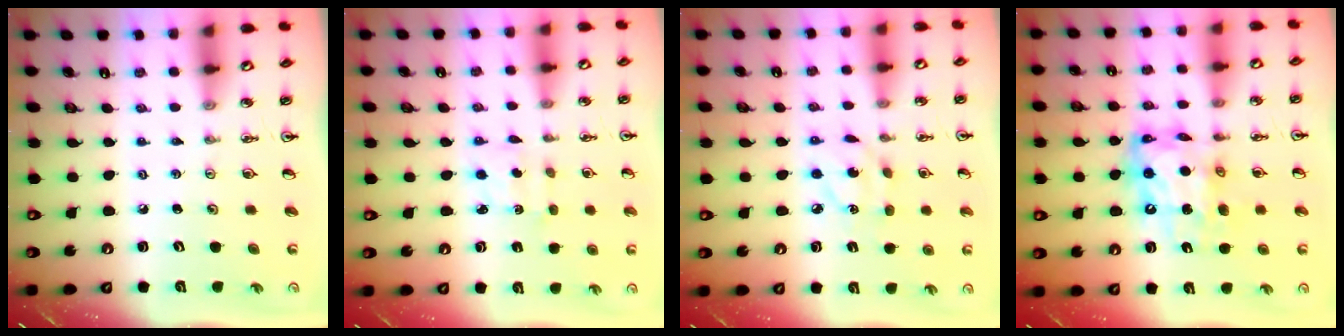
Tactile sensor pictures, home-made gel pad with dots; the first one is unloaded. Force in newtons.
{"total": 1.9, "press": 1.8, "slide": 0.6}
{"total": 5.3, "press": 5.3, "slide": 0.3}
{"total": 12.4, "press": 12.3, "slide": 1.1}